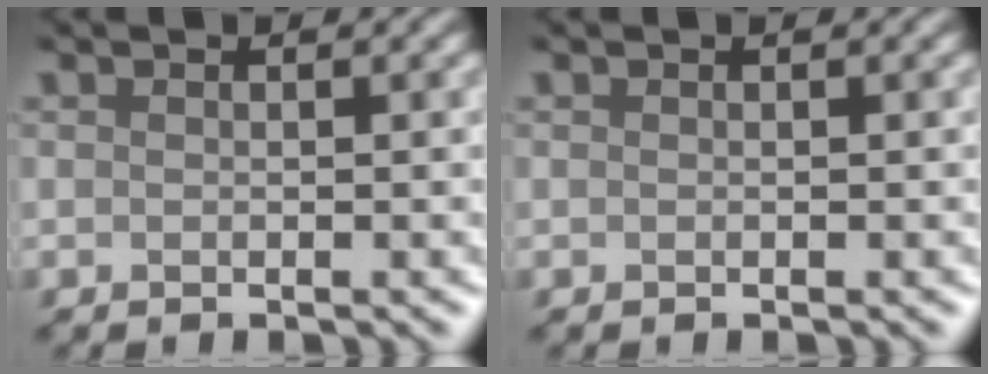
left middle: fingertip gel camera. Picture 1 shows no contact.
{"total": 0.0}